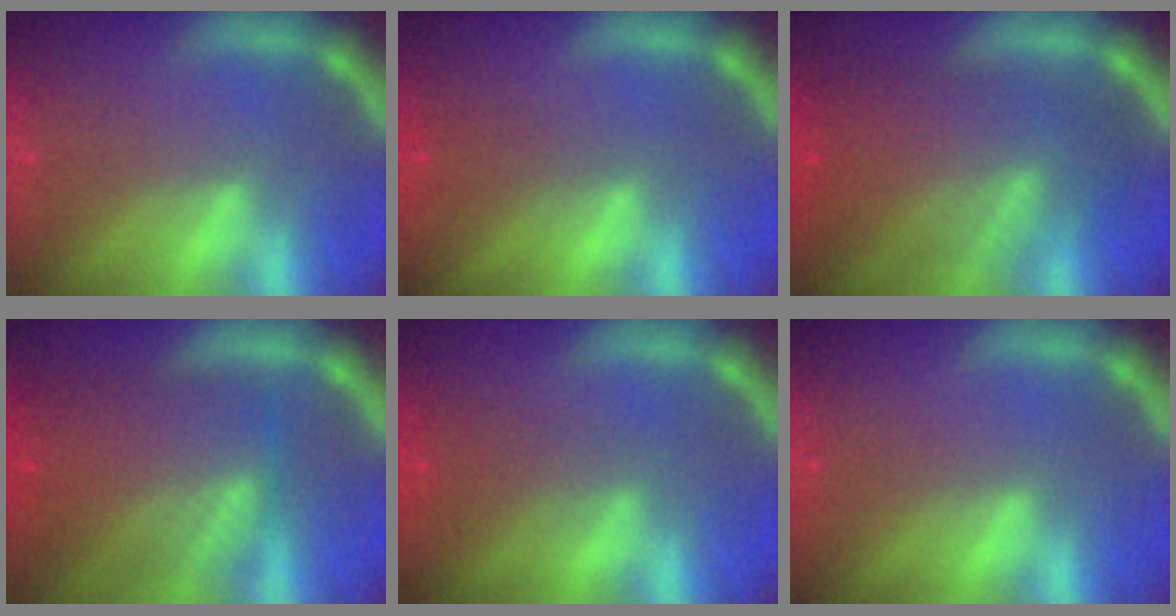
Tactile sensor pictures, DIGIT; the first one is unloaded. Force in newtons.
{"total": 1.4}
{"total": 9.0}
{"total": 9.0}
{"total": 2.5}
{"total": 0.0}